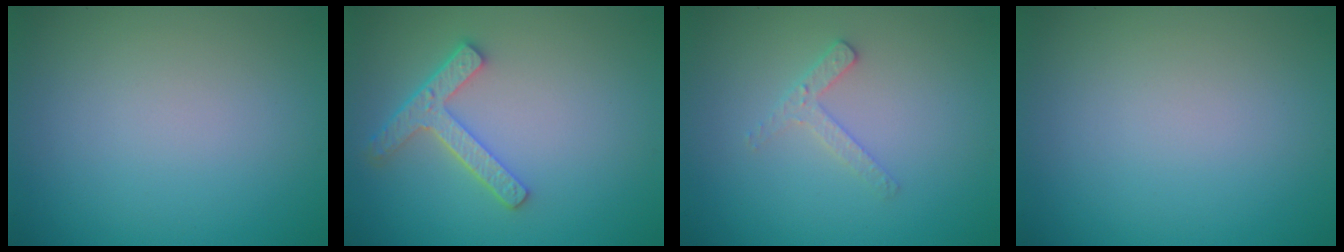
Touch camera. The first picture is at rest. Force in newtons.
{"total": 3.7, "press": 2.8, "slide": 2.3}
{"total": 1.7, "press": 1.7, "slide": 0.3}
{"total": 0.0}